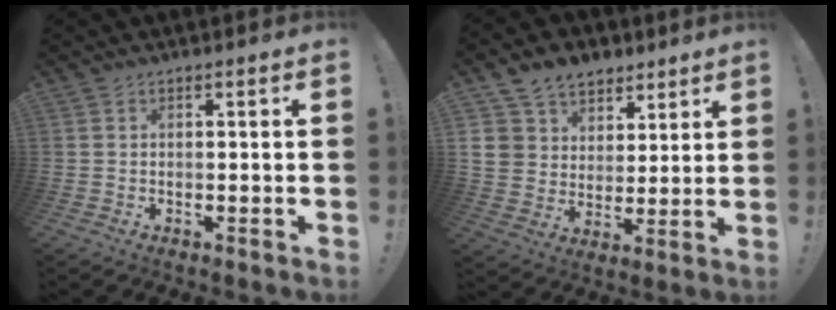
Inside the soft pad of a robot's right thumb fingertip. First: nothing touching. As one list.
[{"total": 10.3, "force": [5.6, 8.3, 2.3], "torque": [-0.036, -0.039, 0.115]}]